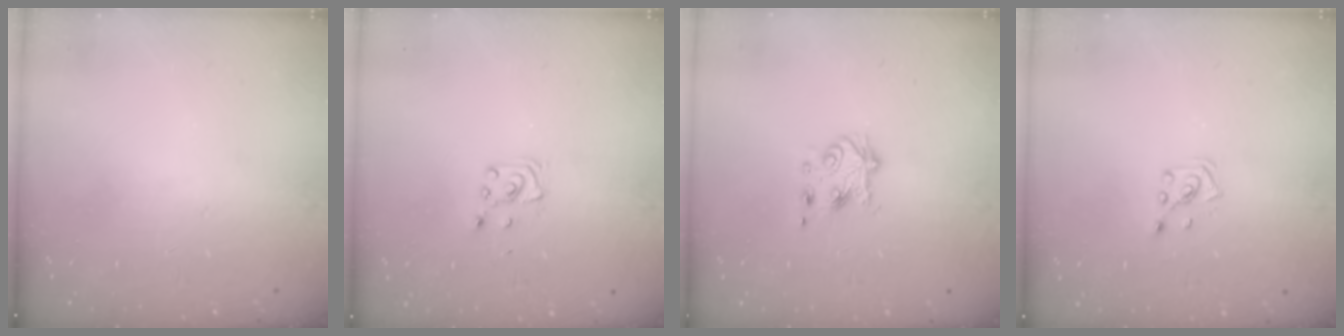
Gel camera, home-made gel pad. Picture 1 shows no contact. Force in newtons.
{"total": 4.1, "press": 4.1, "slide": 0.4}
{"total": 5.3, "press": 5.2, "slide": 0.8}
{"total": 2.6, "press": 2.6, "slide": 0.5}